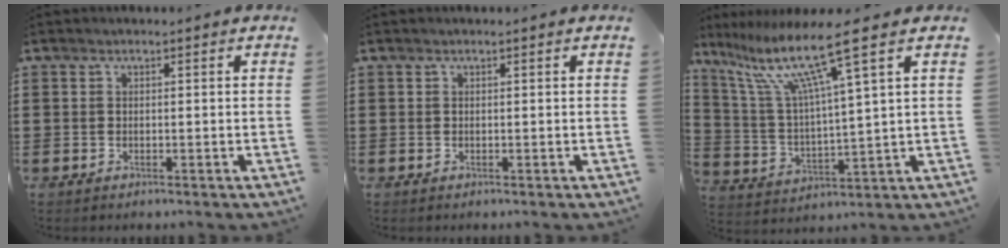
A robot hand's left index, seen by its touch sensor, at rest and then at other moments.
{"total": 0.0}
{"total": 12.1, "force": [7.8, 0.8, 9.3], "torque": [-0.210, -0.030, 0.124]}